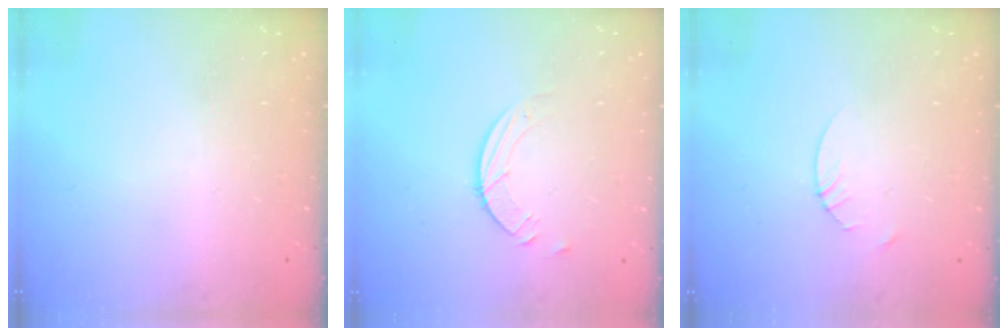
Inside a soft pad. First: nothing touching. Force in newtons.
{"total": 3.7, "press": 3.7, "slide": 0.4}
{"total": 1.4, "press": 1.4, "slide": 0.2}